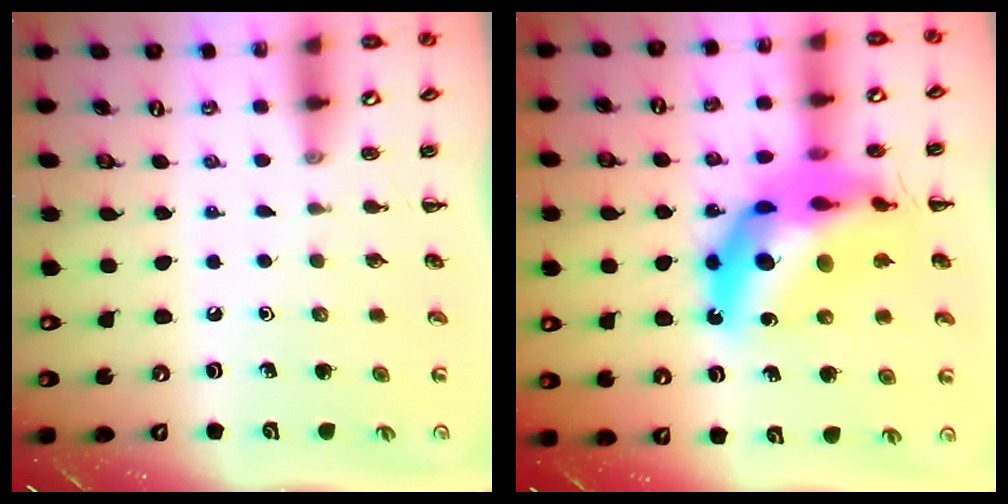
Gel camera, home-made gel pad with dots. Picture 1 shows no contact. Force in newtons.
{"total": 22.7, "press": 21.9, "slide": 6.0}